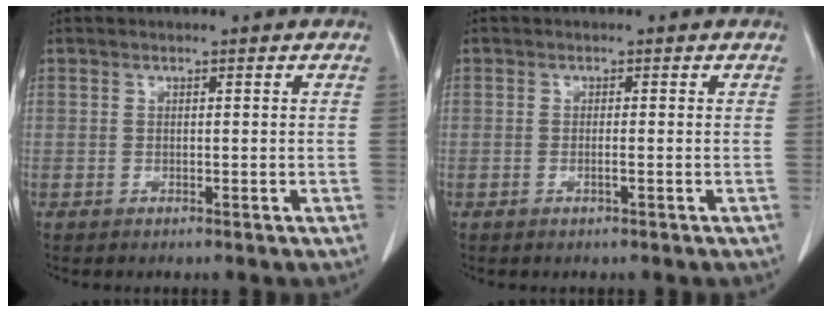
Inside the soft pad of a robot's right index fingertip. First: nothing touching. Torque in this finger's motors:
{"motor_torque": [-0.07, 0.07, -0.06, -0.01]}